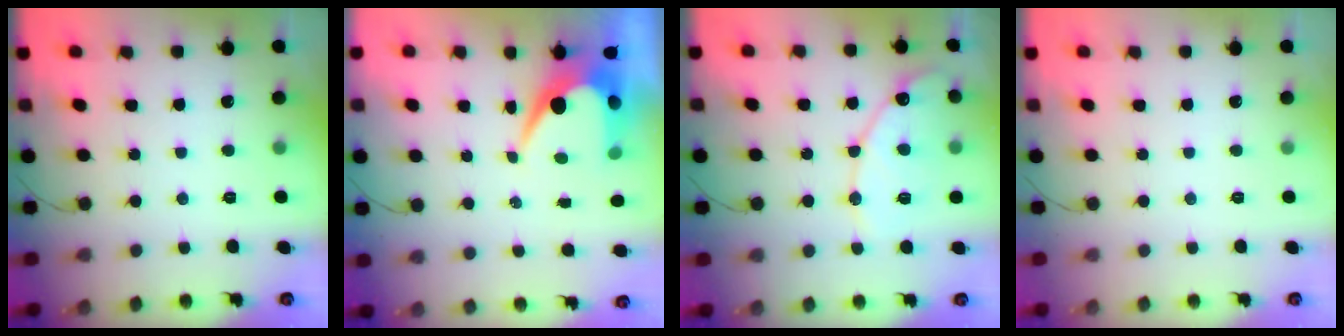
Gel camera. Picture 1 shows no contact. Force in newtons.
{"total": 9.2, "press": 9.1, "slide": 0.8}
{"total": 13.4, "press": 13.3, "slide": 1.2}
{"total": 0.0}